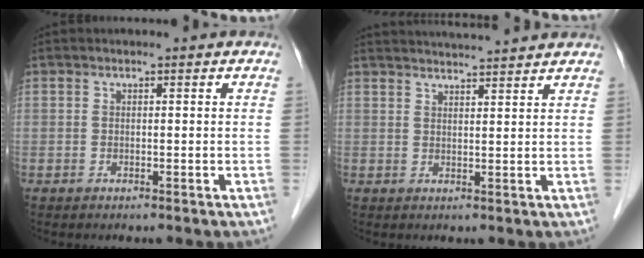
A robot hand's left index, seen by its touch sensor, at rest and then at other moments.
{"total": 9.6, "force": [9.1, -0.2, 3.1], "torque": [-0.054, 0.027, 0.123]}